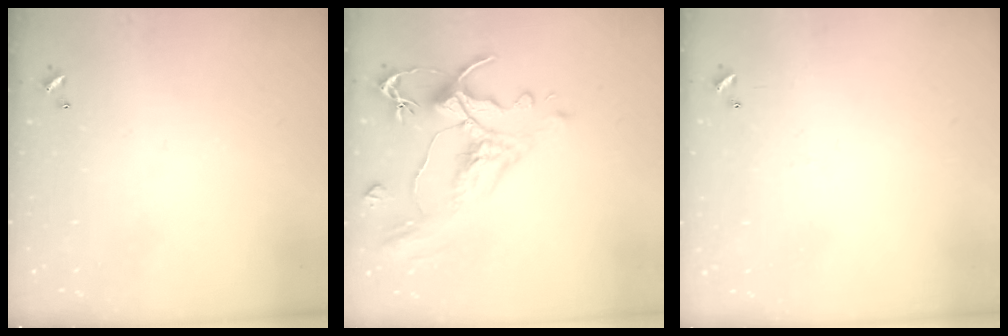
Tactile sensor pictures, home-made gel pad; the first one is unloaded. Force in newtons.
{"total": 1.6, "press": 0.0, "slide": 1.6}
{"total": 5.8, "press": 5.7, "slide": 0.8}